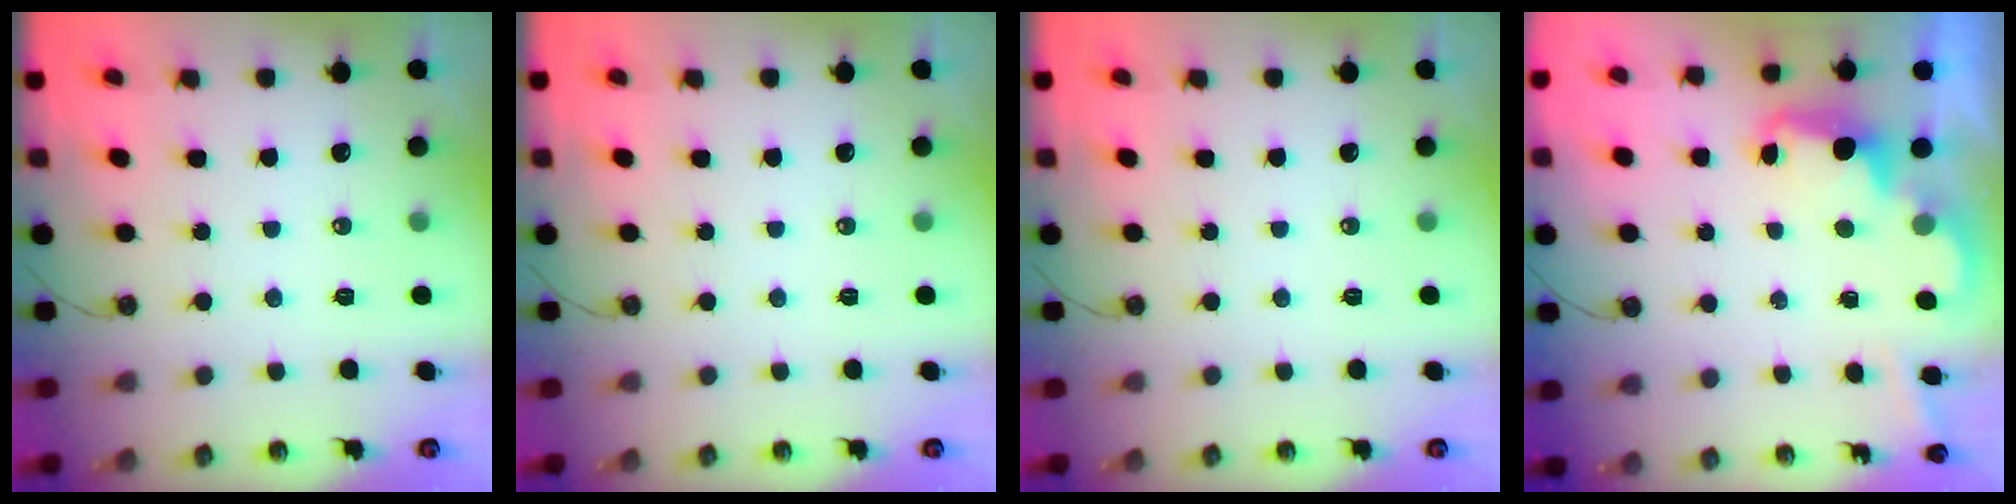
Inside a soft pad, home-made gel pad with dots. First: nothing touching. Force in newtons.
{"total": 0.0}
{"total": 0.0}
{"total": 2.5, "press": 2.4, "slide": 0.5}